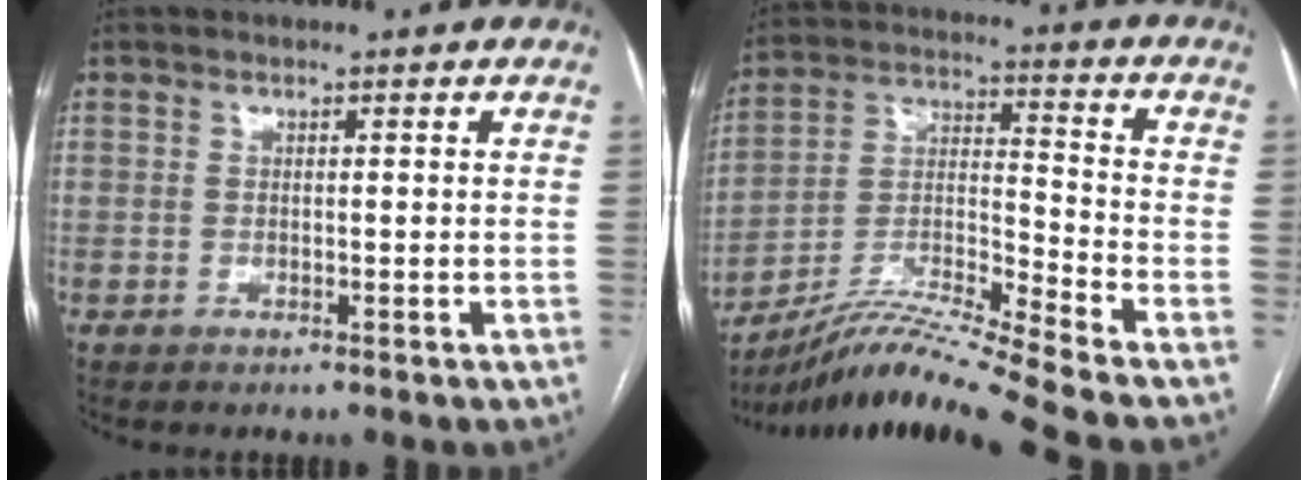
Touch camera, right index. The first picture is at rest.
{"total": 15.3, "force": [-13.5, -3.1, 6.5], "torque": [-0.126, 0.003, -0.245]}